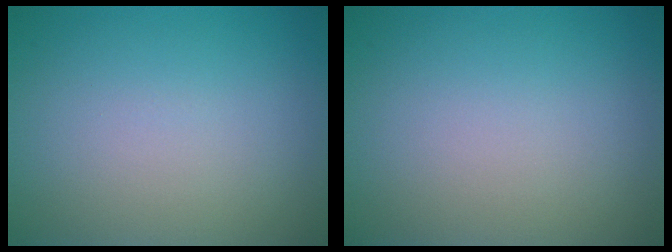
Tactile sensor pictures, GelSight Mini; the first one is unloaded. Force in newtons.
{"total": 0.0}